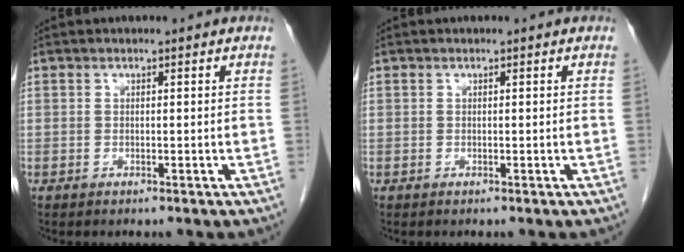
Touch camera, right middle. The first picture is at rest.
{"total": 0.0}